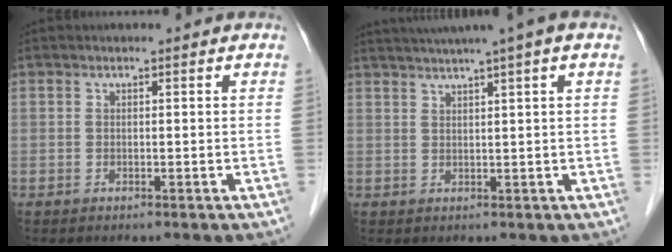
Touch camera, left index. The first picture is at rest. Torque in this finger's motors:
{"motor_torque": [-0.15, -0.94, 0.65, 0.13]}